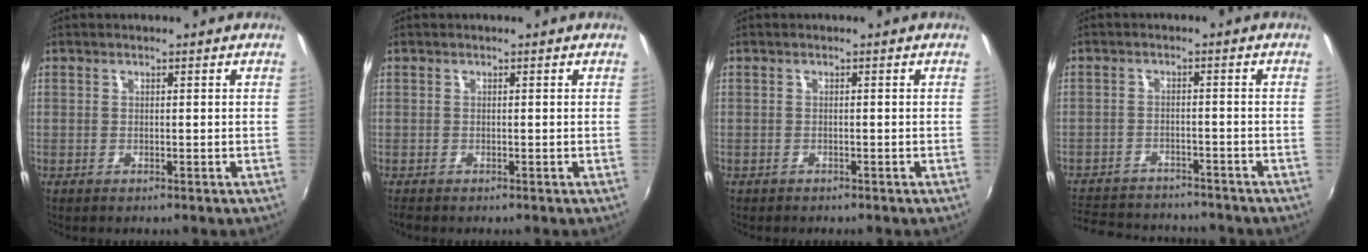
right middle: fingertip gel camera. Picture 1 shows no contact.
{"total": 0.5, "force": [-0.5, 0.2, 0.2], "torque": [-0.005, -0.004, -0.009]}
{"total": 0.9, "force": [-0.7, 0.5, 0.1], "torque": [-0.008, -0.001, -0.011]}
{"total": 14.8, "force": [-13.0, 5.0, 5.0], "torque": [-0.127, 0.002, -0.190]}